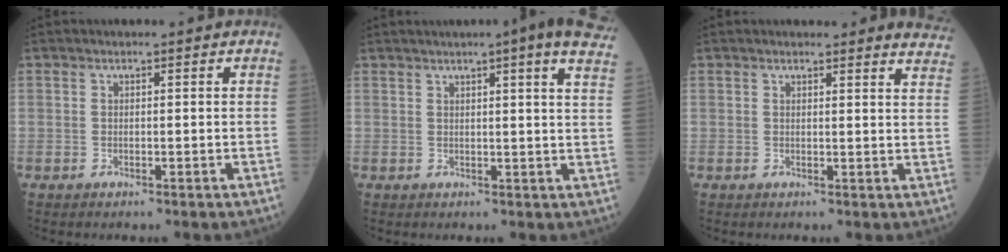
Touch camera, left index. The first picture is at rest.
{"total": 13.0, "force": [9.7, 0.5, 8.6], "torque": [-0.110, 0.004, 0.103]}
{"total": 10.7, "force": [10.1, 2.1, 2.7], "torque": [-0.003, -0.018, 0.093]}